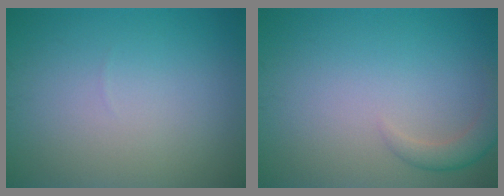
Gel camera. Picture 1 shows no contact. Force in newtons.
{"total": 2.0, "press": 2.0, "slide": 0.1}